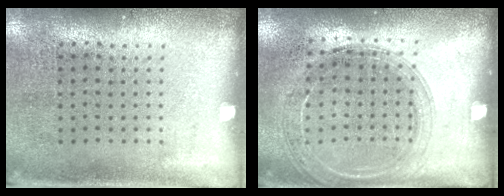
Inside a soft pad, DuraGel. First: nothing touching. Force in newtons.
{"total": 1.6, "press": 1.5, "slide": 0.2}